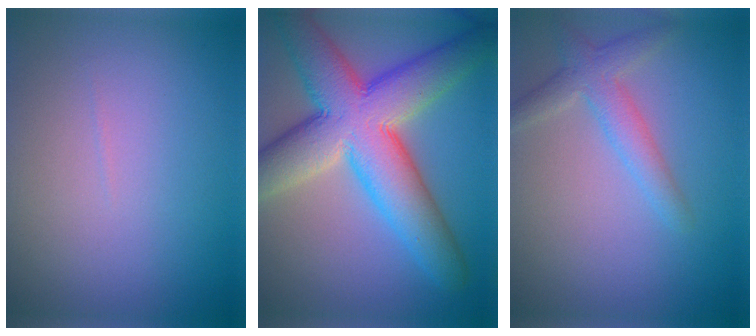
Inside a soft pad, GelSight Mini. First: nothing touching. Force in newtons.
{"total": 12.2, "press": 12.1, "slide": 0.9}
{"total": 2.9, "press": 2.9, "slide": 0.1}